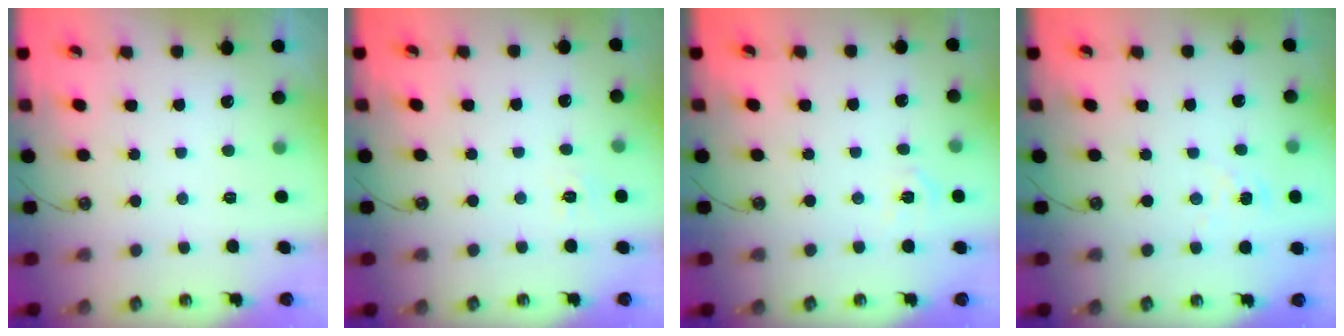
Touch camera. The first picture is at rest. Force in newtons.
{"total": 4.6, "press": 4.5, "slide": 0.6}
{"total": 3.7, "press": 3.7, "slide": 0.4}
{"total": 1.0, "press": 1.0, "slide": 0.2}